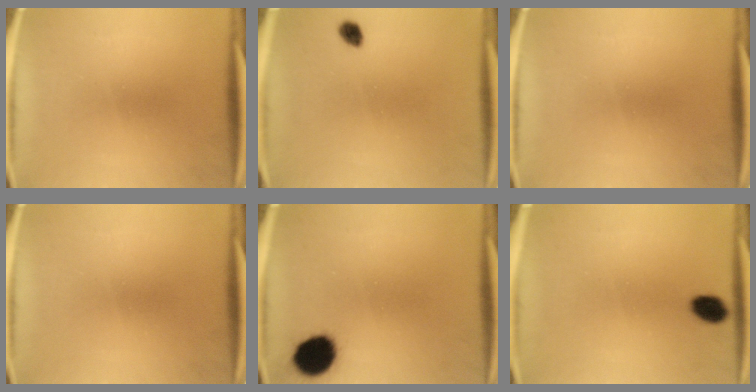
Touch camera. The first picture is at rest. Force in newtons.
{"total": 2.2}
{"total": 0.0}
{"total": 0.0}
{"total": 6.6}
{"total": 2.3}